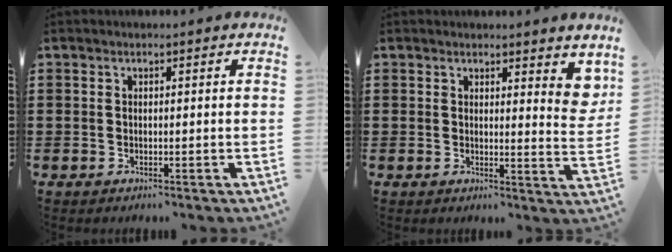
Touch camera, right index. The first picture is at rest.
{"total": 3.5, "force": [2.9, 1.1, 1.6], "torque": [-0.016, -0.009, 0.048]}